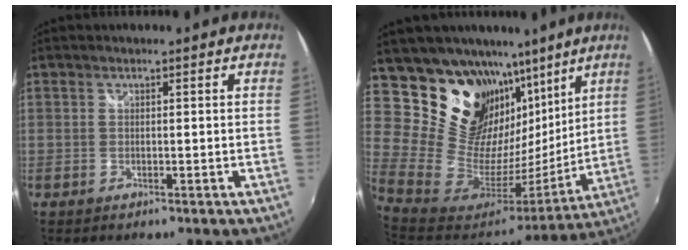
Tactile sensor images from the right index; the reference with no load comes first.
{"total": 22.6, "force": [15.1, 13.4, 10.2], "torque": [-0.188, -0.013, 0.287]}